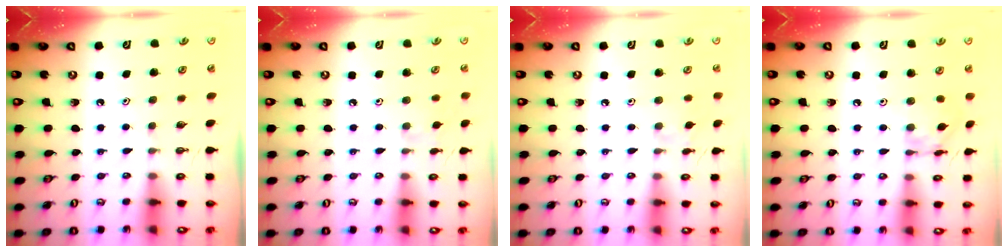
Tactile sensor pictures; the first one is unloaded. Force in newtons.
{"total": 4.7, "press": 4.7, "slide": 0.7}
{"total": 2.8, "press": 2.8, "slide": 0.5}
{"total": 9.0, "press": 9.0, "slide": 0.8}